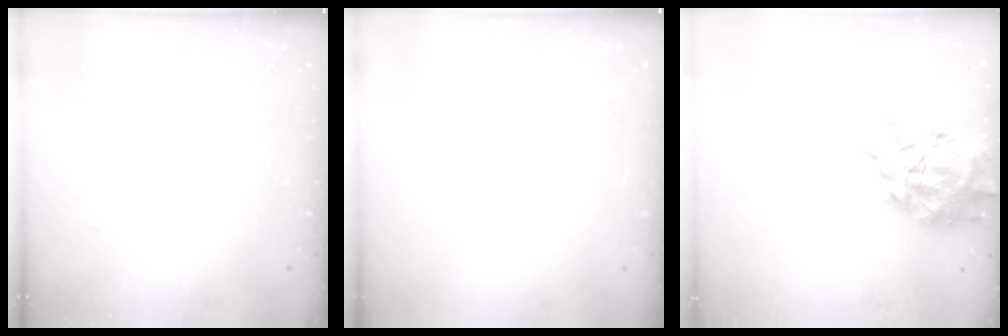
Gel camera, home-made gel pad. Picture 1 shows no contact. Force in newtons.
{"total": 0.0}
{"total": 14.4, "press": 13.6, "slide": 4.9}